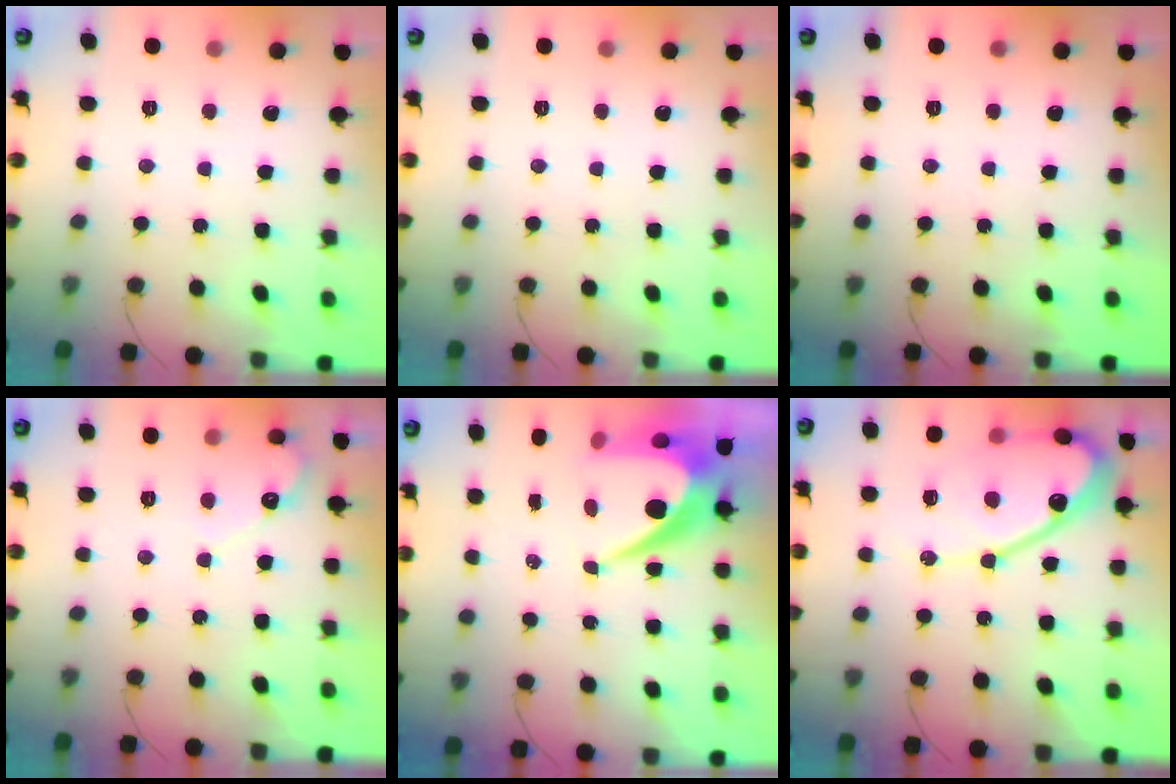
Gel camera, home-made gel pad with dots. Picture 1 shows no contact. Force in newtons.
{"total": 0.0}
{"total": 0.0}
{"total": 3.8, "press": 3.8, "slide": 0.2}
{"total": 9.8, "press": 9.7, "slide": 0.9}
{"total": 15.5, "press": 15.5, "slide": 1.2}